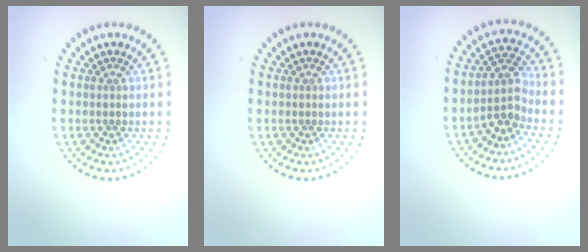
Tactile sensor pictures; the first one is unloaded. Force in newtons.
{"total": 0.0}
{"total": 2.7, "press": 2.2, "slide": 1.7}